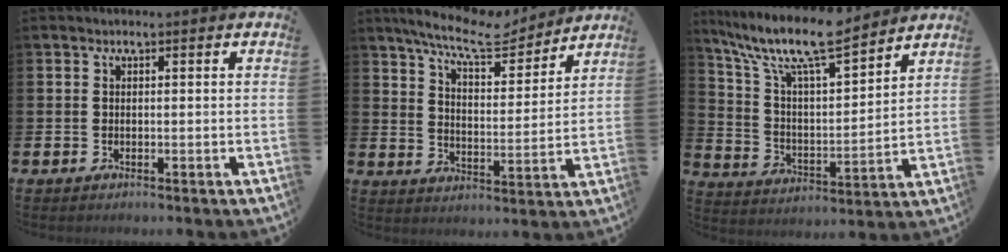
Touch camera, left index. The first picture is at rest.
{"total": 9.5, "force": [8.4, 1.7, 3.9], "torque": [-0.097, -0.046, 0.146]}
{"total": 11.5, "force": [9.9, 1.9, 5.4], "torque": [-0.139, -0.058, 0.172]}